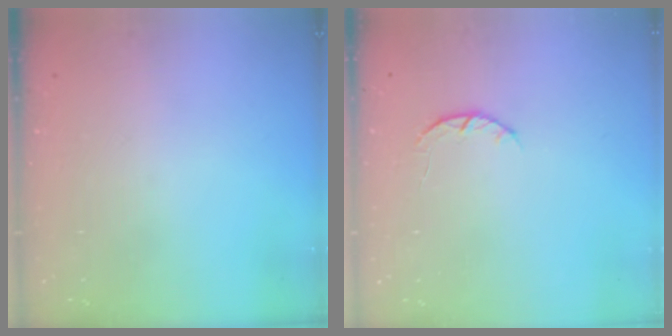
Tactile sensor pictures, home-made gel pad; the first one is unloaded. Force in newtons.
{"total": 3.7, "press": 3.7, "slide": 0.6}